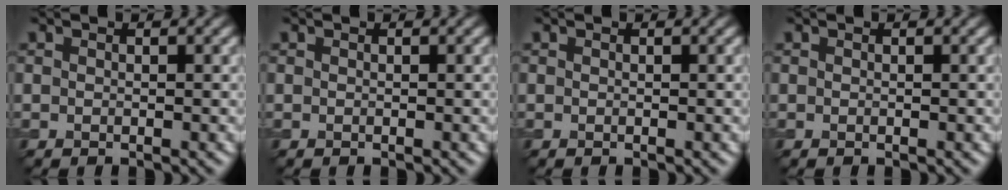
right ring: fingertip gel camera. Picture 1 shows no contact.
{"total": 0.0}
{"total": 0.0}
{"total": 0.0}